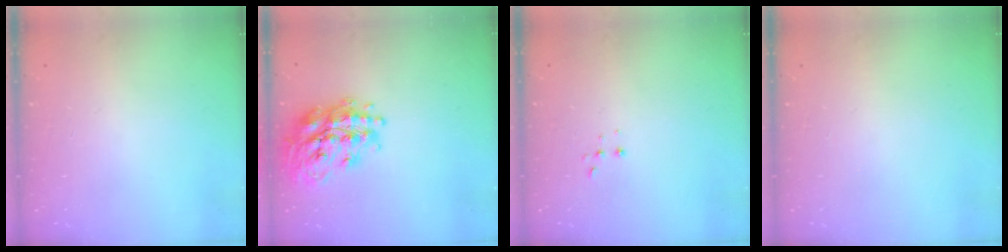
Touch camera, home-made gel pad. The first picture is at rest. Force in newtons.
{"total": 21.0, "press": 20.9, "slide": 1.5}
{"total": 2.2, "press": 2.2, "slide": 0.5}
{"total": 0.0}